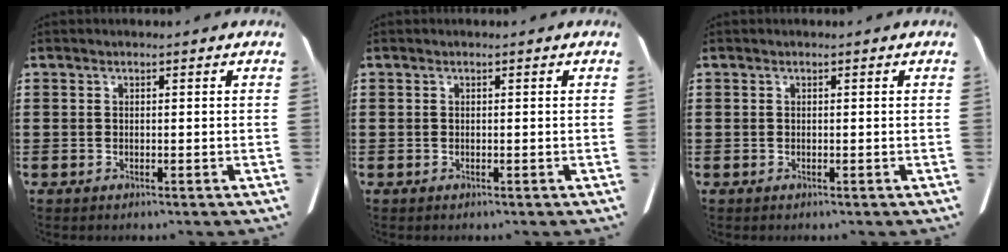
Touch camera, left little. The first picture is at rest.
{"total": 0.0}
{"total": 0.0}